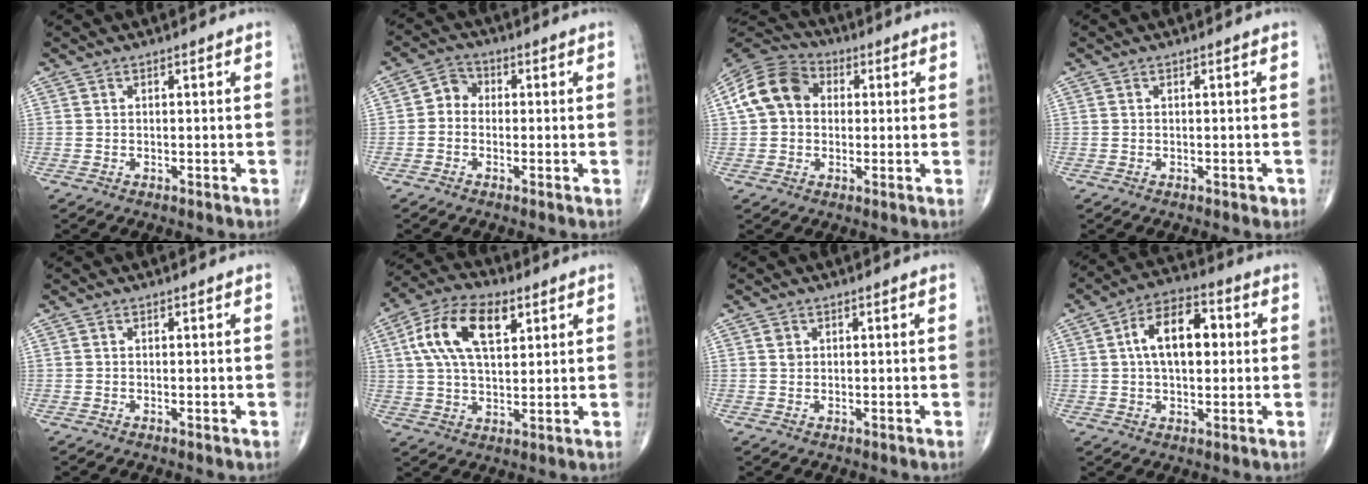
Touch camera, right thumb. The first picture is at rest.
{"total": 3.8, "force": [-0.4, 3.3, 1.9], "torque": [-0.015, 0.013, -0.023]}
{"total": 11.4, "force": [1.5, 9.2, 6.7], "torque": [-0.115, 0.027, 0.014]}
{"total": 0.8, "force": [-0.3, 0.5, 0.5], "torque": [-0.005, 0.000, -0.003]}
{"total": 0.0}
{"total": 14.3, "force": [5.0, 7.5, 11.1], "torque": [-0.202, 0.006, 0.089]}
{"total": 2.4, "force": [0.9, 1.6, 1.5], "torque": [-0.024, 0.000, 0.021]}
{"total": 12.4, "force": [2.0, 6.9, 10.1], "torque": [-0.153, 0.020, 0.027]}